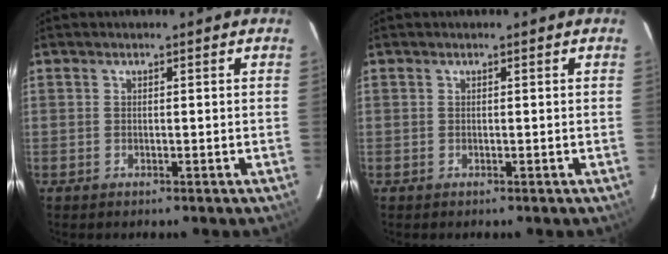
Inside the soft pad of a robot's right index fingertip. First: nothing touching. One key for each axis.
{"total": 0.0}